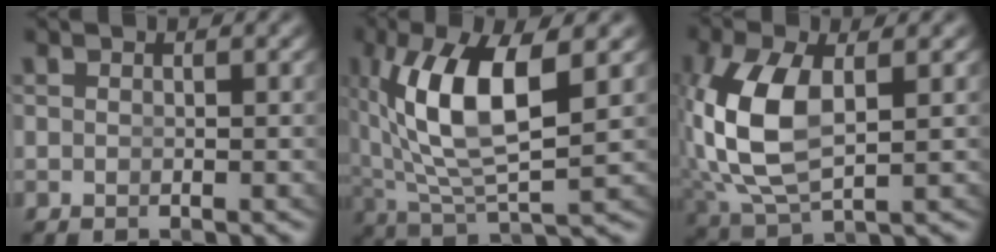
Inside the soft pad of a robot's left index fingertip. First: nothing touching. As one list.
[{"total": 8.4, "force": [1.3, 3.3, 7.6], "torque": [-0.160, -0.011, 0.040]}, {"total": 7.2, "force": [0.5, 4.2, 5.9], "torque": [-0.161, -0.027, 0.035]}]